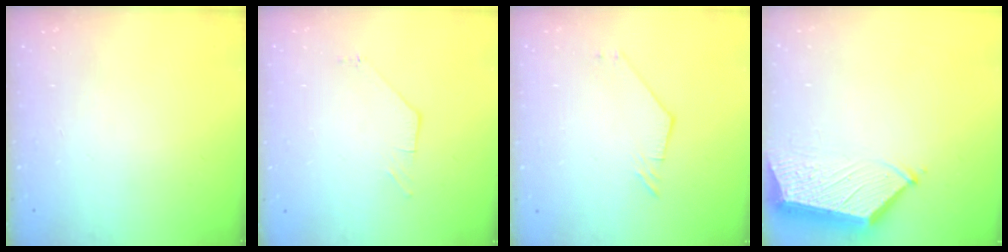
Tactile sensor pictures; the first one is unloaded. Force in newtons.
{"total": 1.5, "press": 1.5, "slide": 0.3}
{"total": 2.2, "press": 2.2, "slide": 0.4}
{"total": 5.6, "press": 5.6, "slide": 0.6}